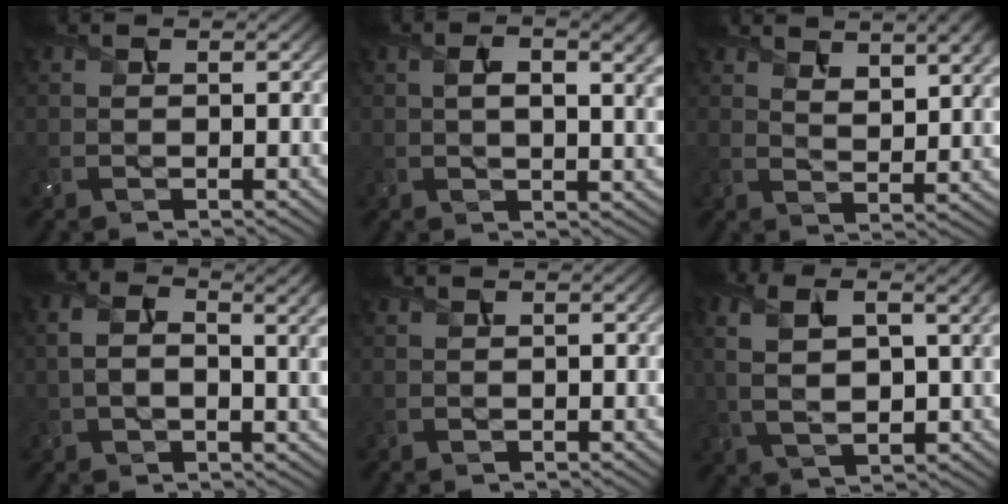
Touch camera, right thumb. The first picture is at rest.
{"total": 6.8, "force": [1.8, 3.0, 5.8], "torque": [-0.097, 0.000, 0.029]}
{"total": 7.5, "force": [4.4, 2.8, 5.3], "torque": [-0.088, -0.001, 0.080]}
{"total": 6.6, "force": [0.6, 3.6, 5.5], "torque": [-0.101, 0.005, 0.005]}
{"total": 0.7, "force": [0.1, 0.3, 0.6], "torque": [-0.012, 0.000, 0.002]}
{"total": 8.8, "force": [1.9, 3.8, 7.7], "torque": [-0.171, 0.001, 0.032]}